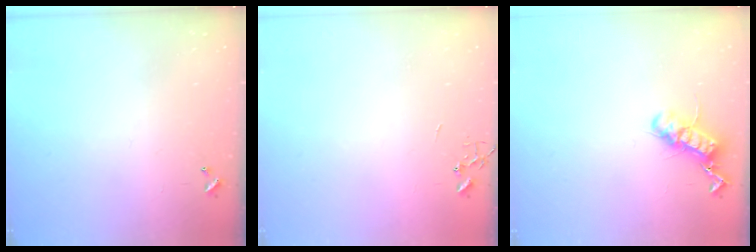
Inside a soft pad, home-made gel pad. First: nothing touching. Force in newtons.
{"total": 0.0}
{"total": 12.8, "press": 12.8, "slide": 0.8}